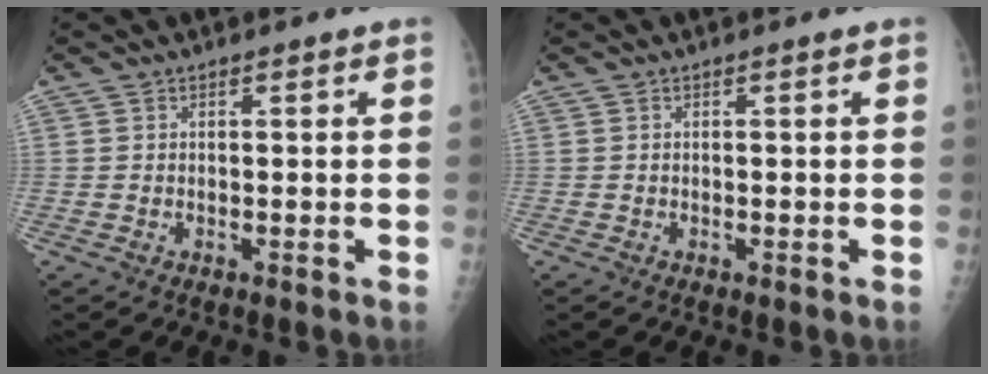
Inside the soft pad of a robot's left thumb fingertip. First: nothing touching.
{"total": 0.0}